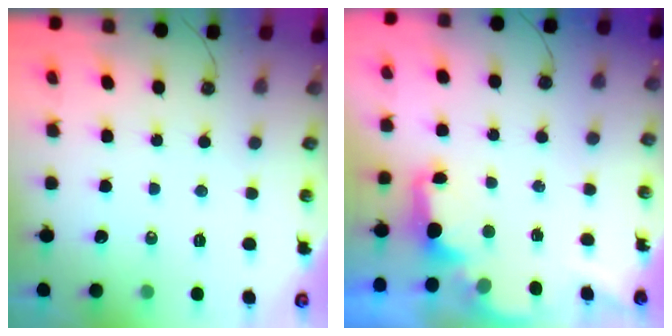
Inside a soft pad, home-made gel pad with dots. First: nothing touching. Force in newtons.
{"total": 2.5, "press": 2.4, "slide": 0.6}